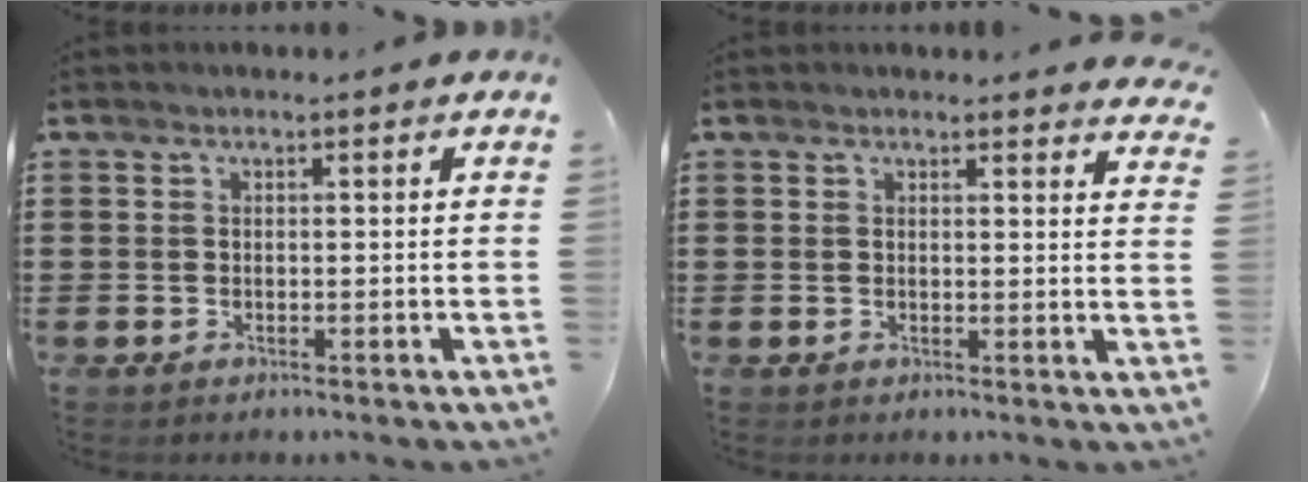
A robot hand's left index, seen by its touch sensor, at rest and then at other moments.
{"total": 2.0, "force": [2.0, 0.2, 0.1], "torque": [0.000, -0.006, 0.037]}